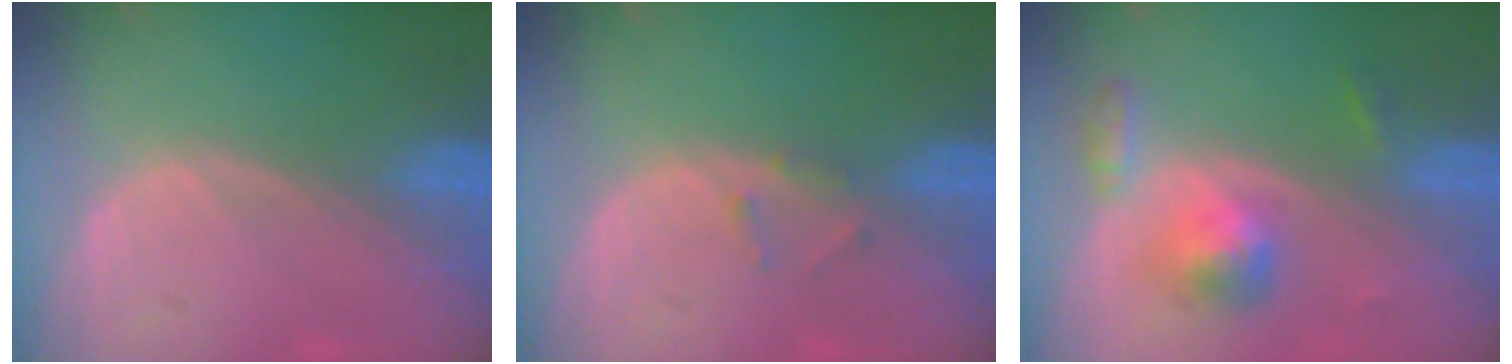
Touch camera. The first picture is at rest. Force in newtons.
{"total": 1.3, "press": 1.3, "slide": 0.4}
{"total": 5.2, "press": 4.9, "slide": 1.7}